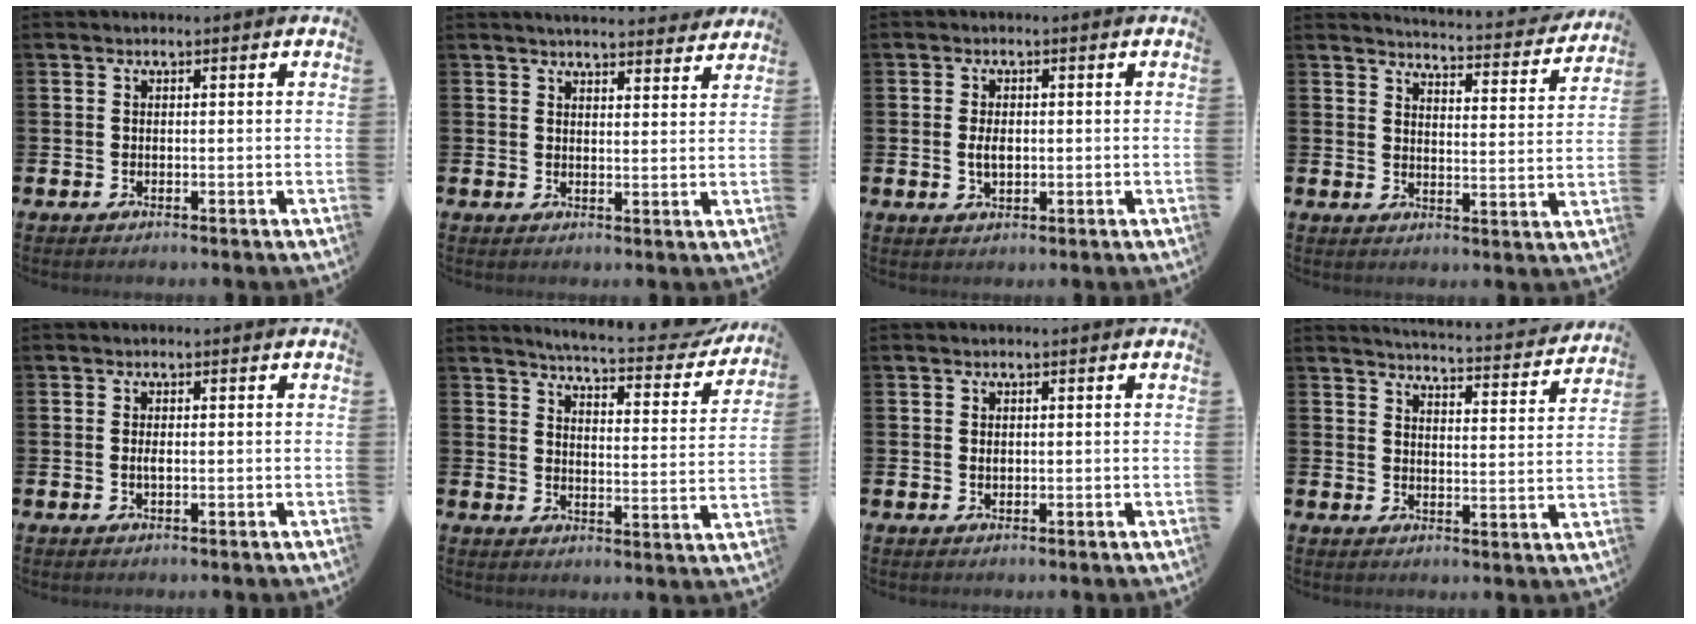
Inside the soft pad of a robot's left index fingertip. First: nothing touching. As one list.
[{"total": 4.4, "force": [4.4, 0.4, 0.4], "torque": [-0.007, -0.025, 0.078]}, {"total": 2.6, "force": [0.0, 1.5, 2.1], "torque": [-0.030, 0.001, -0.004]}, {"total": 4.2, "force": [4.2, 0.0, 0.6], "torque": [-0.017, -0.041, 0.065]}, {"total": 1.0, "force": [-0.1, 0.3, 1.0], "torque": [-0.023, 0.003, -0.002]}, {"total": 5.6, "force": [5.4, 0.3, 1.4], "torque": [-0.040, -0.043, 0.087]}, {"total": 0.7, "force": [0.2, 0.5, 0.4], "torque": [0.003, -0.001, 0.000]}, {"total": 4.6, "force": [4.5, -0.2, 0.7], "torque": [-0.024, -0.037, 0.074]}]